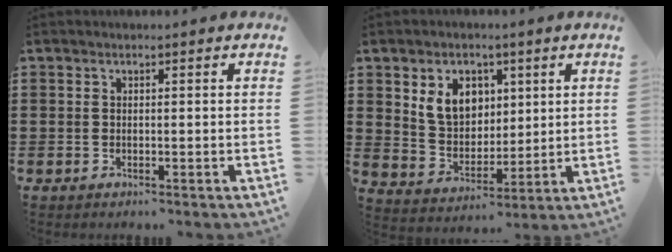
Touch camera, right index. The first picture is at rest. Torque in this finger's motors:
{"motor_torque": [1.07, 1.07, 0.56, 0.13]}